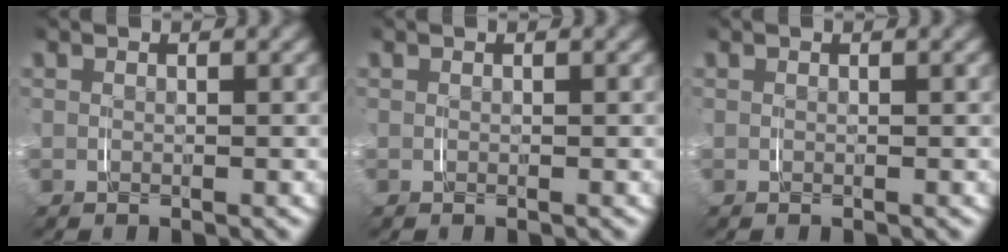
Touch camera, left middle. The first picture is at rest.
{"total": 0.0}
{"total": 0.0}